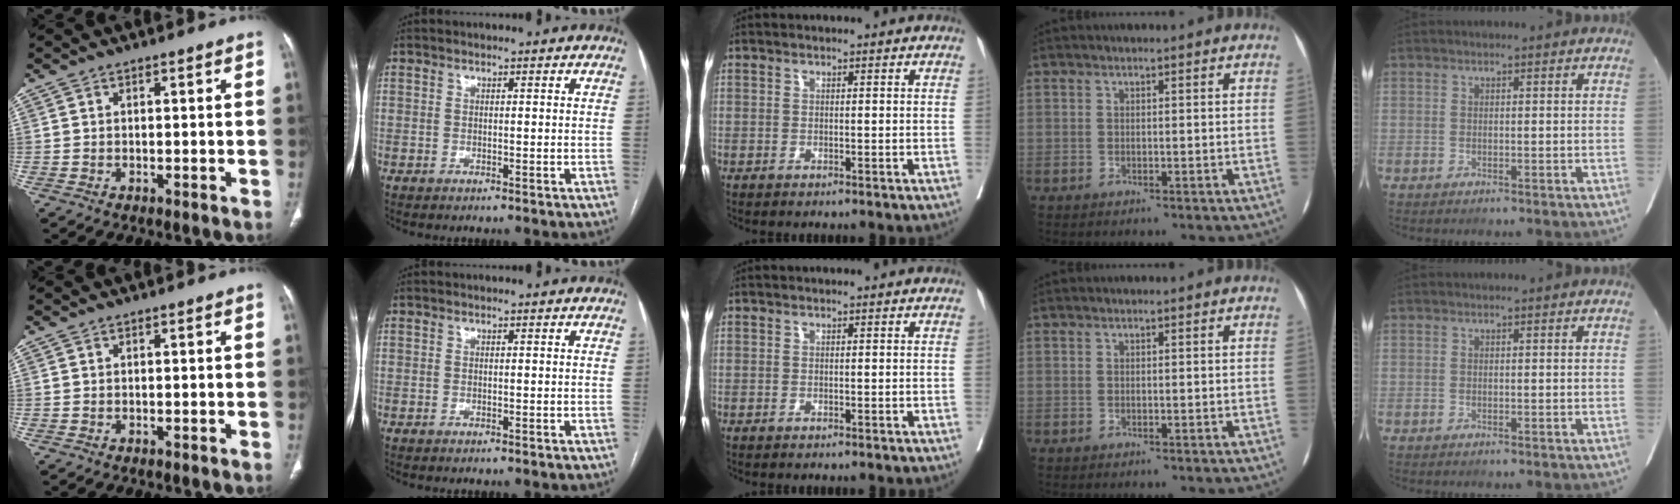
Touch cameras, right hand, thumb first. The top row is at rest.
{}